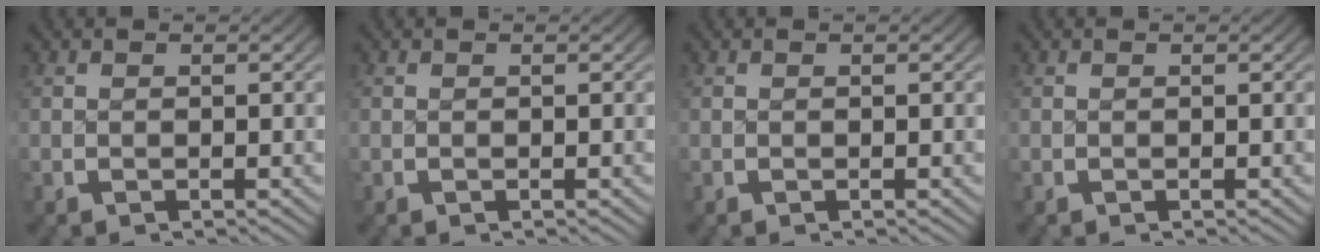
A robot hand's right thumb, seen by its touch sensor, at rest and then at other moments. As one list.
[{"total": 0.0}, {"total": 0.0}, {"total": 0.0}]